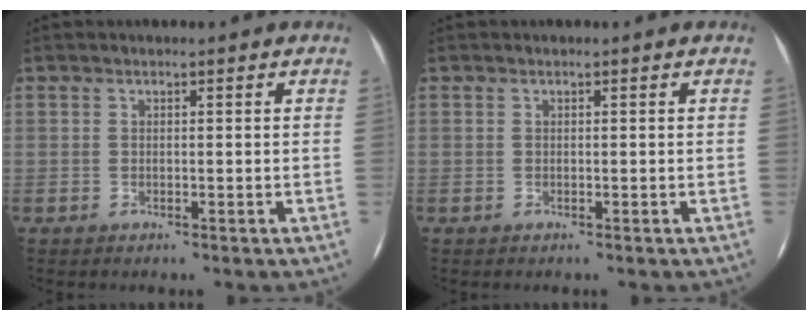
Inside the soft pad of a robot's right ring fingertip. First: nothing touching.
{"total": 0.0}